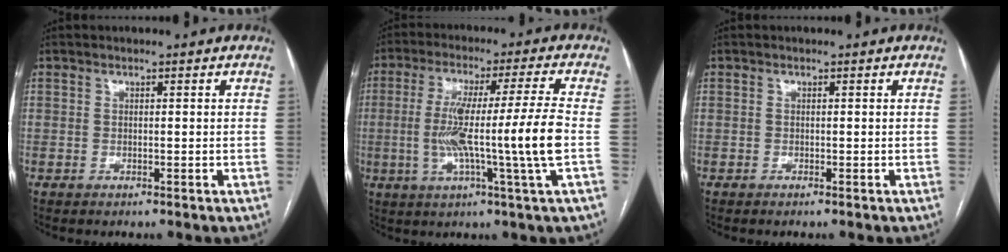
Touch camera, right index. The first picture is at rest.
{"total": 14.2, "force": [-1.7, -1.8, 14.0], "torque": [-0.250, -0.005, -0.034]}
{"total": 0.0}